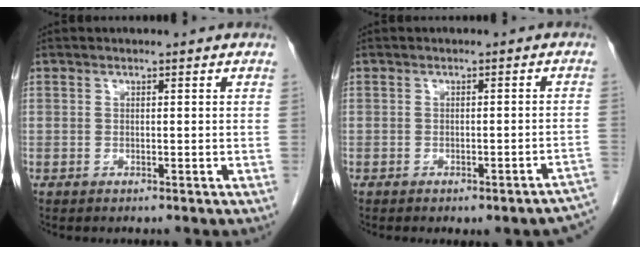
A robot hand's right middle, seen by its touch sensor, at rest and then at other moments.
{"total": 7.1, "force": [-5.8, 1.0, 3.9], "torque": [-0.034, 0.001, -0.064]}